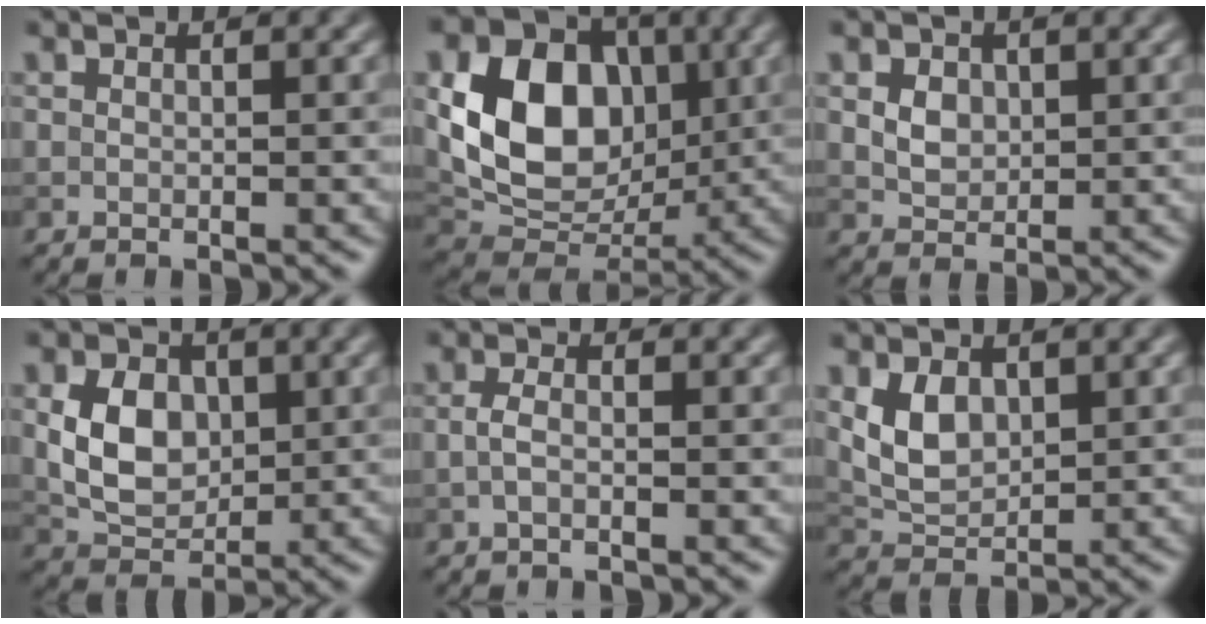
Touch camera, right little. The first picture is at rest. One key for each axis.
{"total": 10.7, "fx": 1.5, "fy": 8.1, "fz": 6.8, "tx": -0.136, "ty": -0.006, "tz": 0.029}
{"total": 2.2, "fx": 0.5, "fy": 1.7, "fz": 1.2, "tx": -0.026, "ty": -0.003, "tz": 0.010}
{"total": 5.4, "fx": 0.6, "fy": 4.0, "fz": 3.6, "tx": -0.076, "ty": -0.003, "tz": 0.013}
{"total": 1.4, "fx": -0.6, "fy": 0.4, "fz": 1.2, "tx": -0.028, "ty": -0.001, "tz": -0.015}
{"total": 3.5, "fx": 1.1, "fy": 2.4, "fz": 2.3, "tx": -0.052, "ty": -0.004, "tz": 0.025}